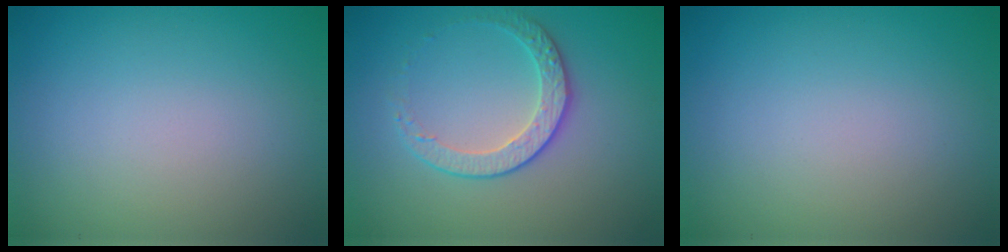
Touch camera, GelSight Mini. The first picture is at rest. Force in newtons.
{"total": 2.4, "press": 1.9, "slide": 1.5}
{"total": 0.0}